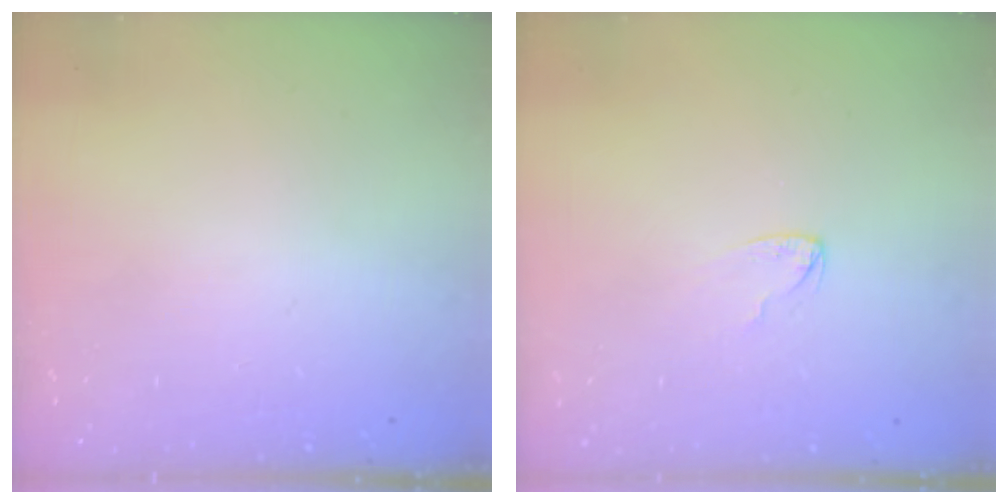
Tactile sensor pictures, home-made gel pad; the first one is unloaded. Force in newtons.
{"total": 2.6, "press": 2.6, "slide": 0.3}